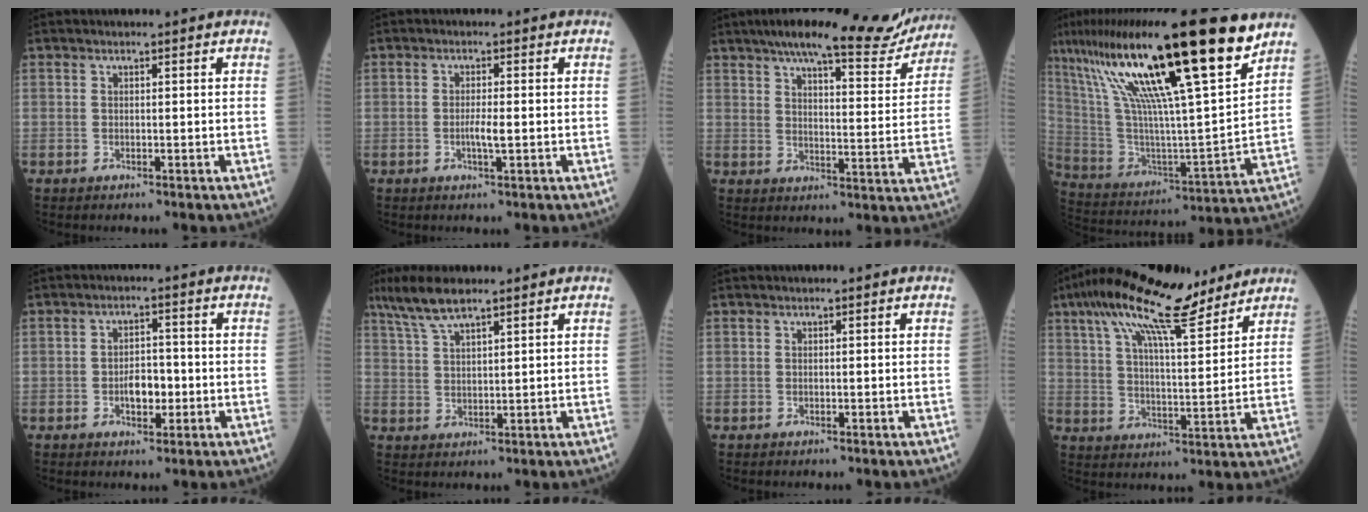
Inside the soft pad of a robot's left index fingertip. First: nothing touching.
{"total": 2.4, "force": [-0.5, 0.1, 2.3], "torque": [-0.046, -0.002, -0.008]}
{"total": 19.6, "force": [17.1, 3.4, 9.0], "torque": [-0.126, -0.001, 0.220]}
{"total": 27.1, "force": [17.2, 1.5, 20.8], "torque": [-0.378, 0.021, 0.299]}
{"total": 4.3, "force": [-1.1, 2.2, 3.5], "torque": [-0.059, 0.007, -0.017]}
{"total": 6.5, "force": [5.0, 0.9, 4.1], "torque": [-0.093, 0.016, 0.099]}
{"total": 0.0}
{"total": 16.6, "force": [12.6, 2.8, 10.4], "torque": [-0.187, 0.031, 0.208]}